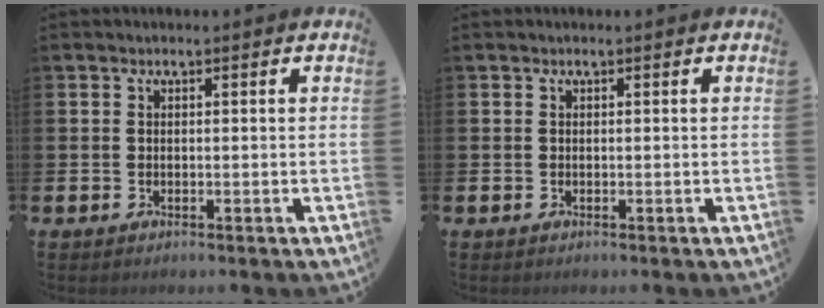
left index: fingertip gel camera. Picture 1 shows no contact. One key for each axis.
{"total": 0.0}